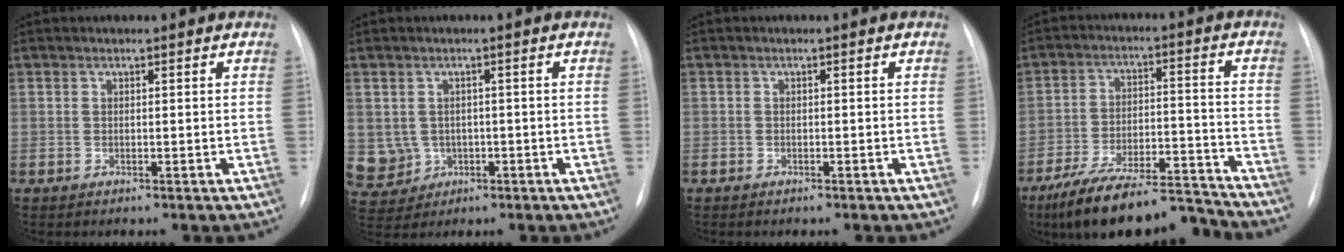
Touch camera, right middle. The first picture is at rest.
{"total": 6.6, "force": [-0.8, 6.5, 1.2], "torque": [-0.040, 0.013, 0.001]}
{"total": 0.6, "force": [-0.4, 0.4, 0.1], "torque": [-0.003, 0.002, -0.007]}
{"total": 15.8, "force": [-14.1, 2.8, 6.7], "torque": [-0.111, 0.024, -0.236]}